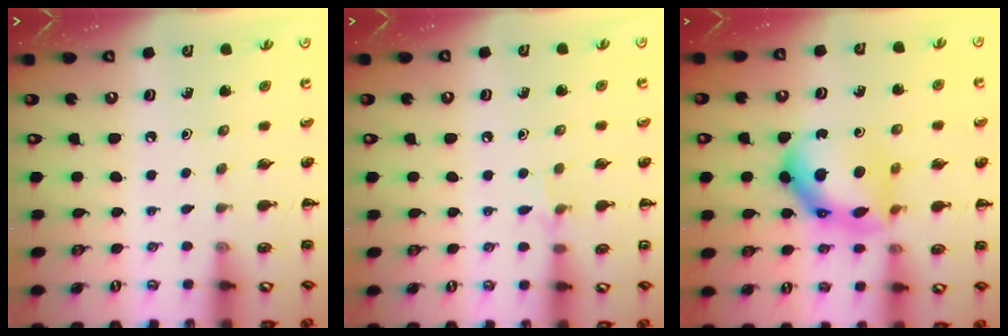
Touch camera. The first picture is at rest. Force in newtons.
{"total": 5.2, "press": 4.9, "slide": 1.7}
{"total": 13.7, "press": 13.7, "slide": 0.8}